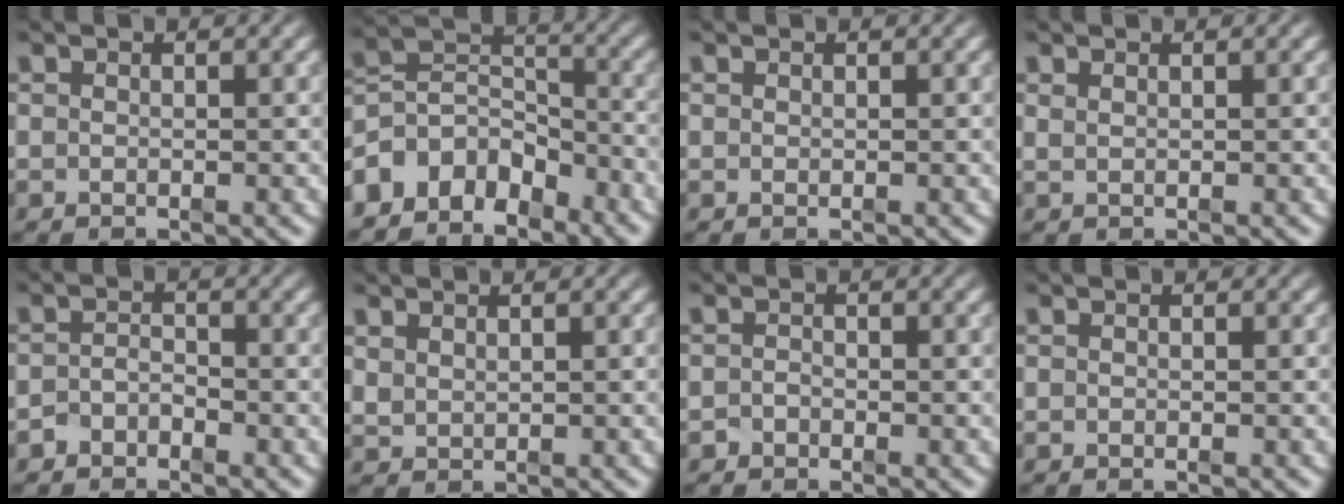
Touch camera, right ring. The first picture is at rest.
{"total": 10.3, "force": [-3.5, 8.0, 5.3], "torque": [-0.102, -0.045, -0.054]}
{"total": 0.0}
{"total": 0.9, "force": [0.6, -0.5, 0.3], "torque": [0.002, 0.000, 0.017]}
{"total": 2.0, "force": [-1.7, 1.1, 0.4], "torque": [-0.006, -0.010, -0.028]}
{"total": 1.2, "force": [1.1, 0.6, 0.3], "torque": [-0.006, -0.003, 0.032]}
{"total": 1.0, "force": [-0.9, 0.4, -0.1], "torque": [0.004, -0.009, -0.013]}
{"total": 0.0}